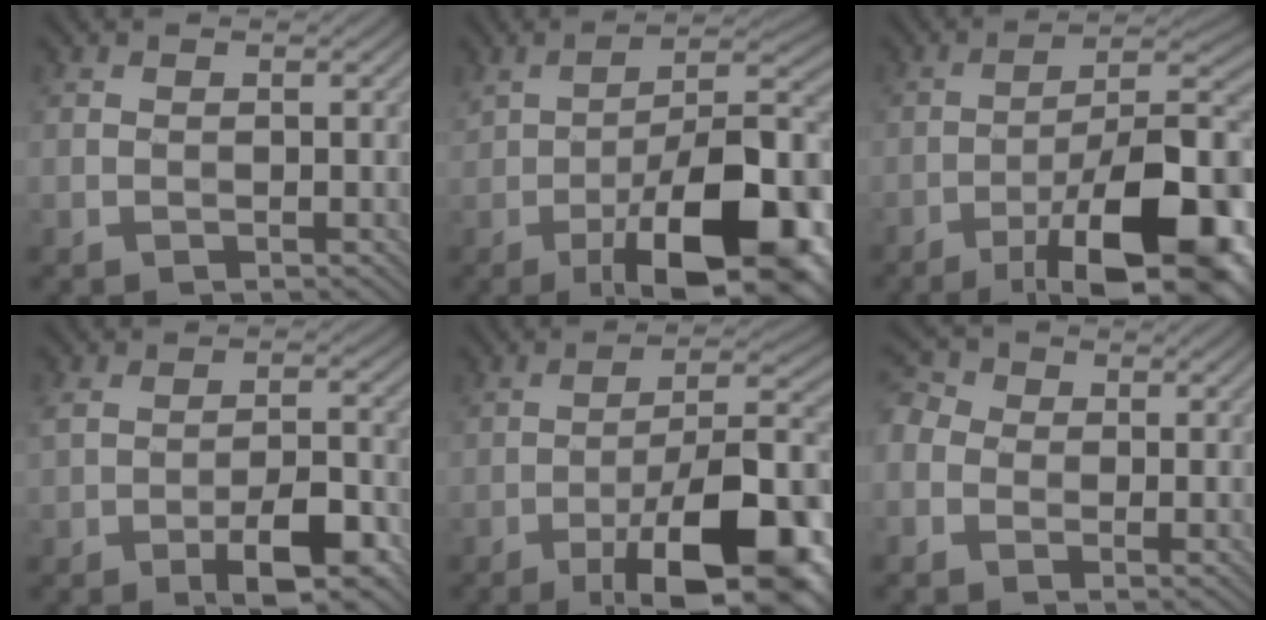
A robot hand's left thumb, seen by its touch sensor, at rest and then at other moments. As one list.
[{"total": 16.3, "force": [-6.0, 5.9, 14.0], "torque": [-0.214, 0.001, -0.096]}, {"total": 17.0, "force": [-9.0, 5.1, 13.4], "torque": [-0.197, 0.006, -0.147]}, {"total": 7.4, "force": [-3.4, 2.8, 6.0], "torque": [-0.103, 0.002, -0.057]}, {"total": 15.5, "force": [-7.7, 4.5, 12.7], "torque": [-0.194, 0.009, -0.125]}, {"total": 3.9, "force": [-0.9, 3.3, 1.9], "torque": [-0.061, 0.003, -0.026]}]